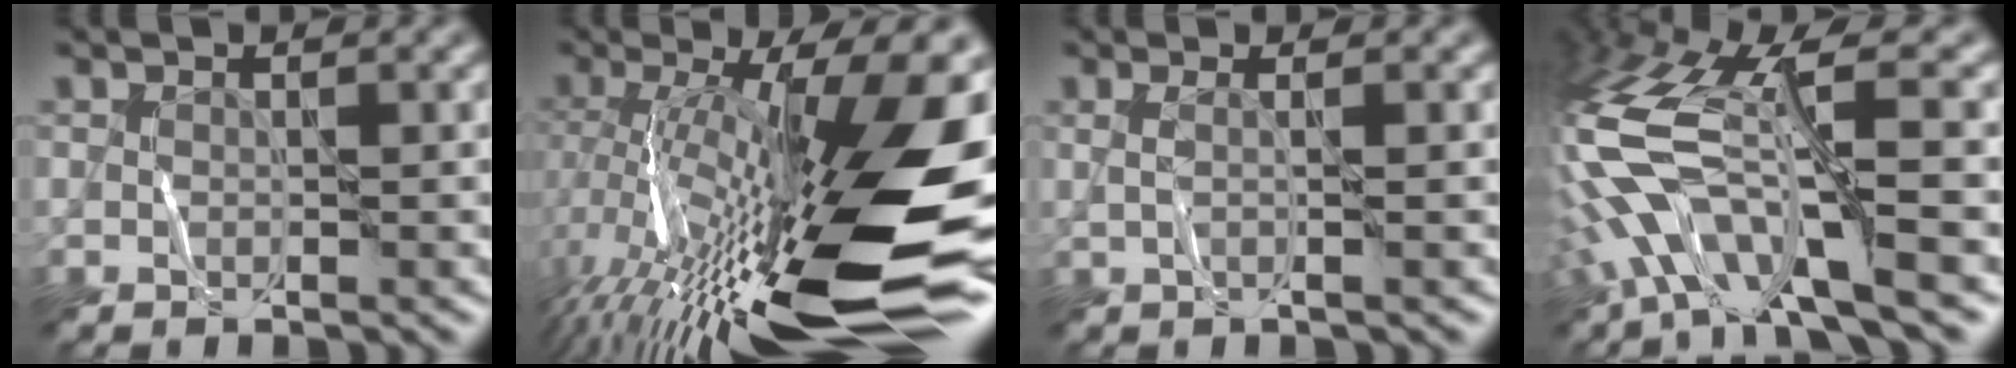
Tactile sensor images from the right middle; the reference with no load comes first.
{"total": 18.7, "force": [-2.8, 4.4, 18.0], "torque": [-0.312, -0.001, -0.047]}
{"total": 1.3, "force": [0.0, 0.3, 1.3], "torque": [-0.028, 0.000, -0.005]}
{"total": 12.0, "force": [-2.7, 4.0, 10.9], "torque": [-0.241, 0.006, -0.039]}